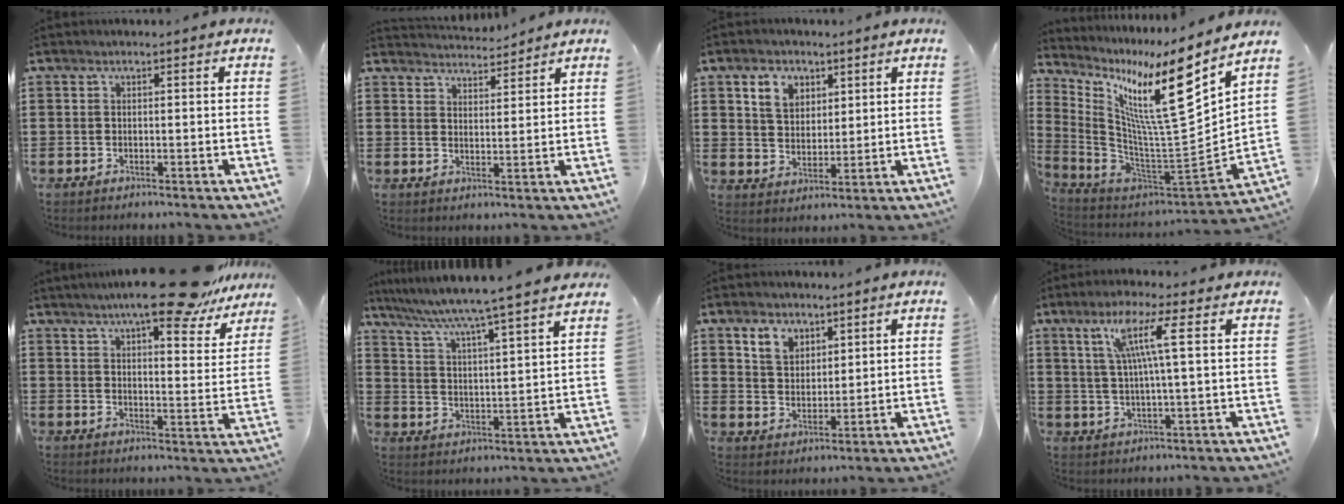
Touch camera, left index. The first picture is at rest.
{"total": 3.4, "force": [3.4, 0.1, -0.1], "torque": [-0.007, -0.013, 0.062]}
{"total": 5.2, "force": [3.0, 3.6, 2.3], "torque": [-0.046, 0.007, 0.051]}
{"total": 16.3, "force": [7.9, 3.0, 13.9], "torque": [-0.273, -0.051, 0.114]}
{"total": 11.4, "force": [9.6, 1.0, 6.2], "torque": [-0.099, -0.047, 0.159]}
{"total": 5.5, "force": [4.9, -1.5, 2.2], "torque": [-0.064, -0.049, 0.072]}
{"total": 4.6, "force": [3.2, 2.9, 1.6], "torque": [-0.028, 0.004, 0.057]}
{"total": 7.8, "force": [3.0, 0.1, 7.2], "torque": [-0.149, 0.002, 0.046]}